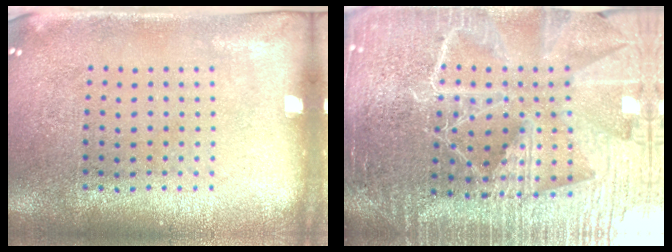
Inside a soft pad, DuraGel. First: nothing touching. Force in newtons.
{"total": 5.7, "press": 5.1, "slide": 2.6}